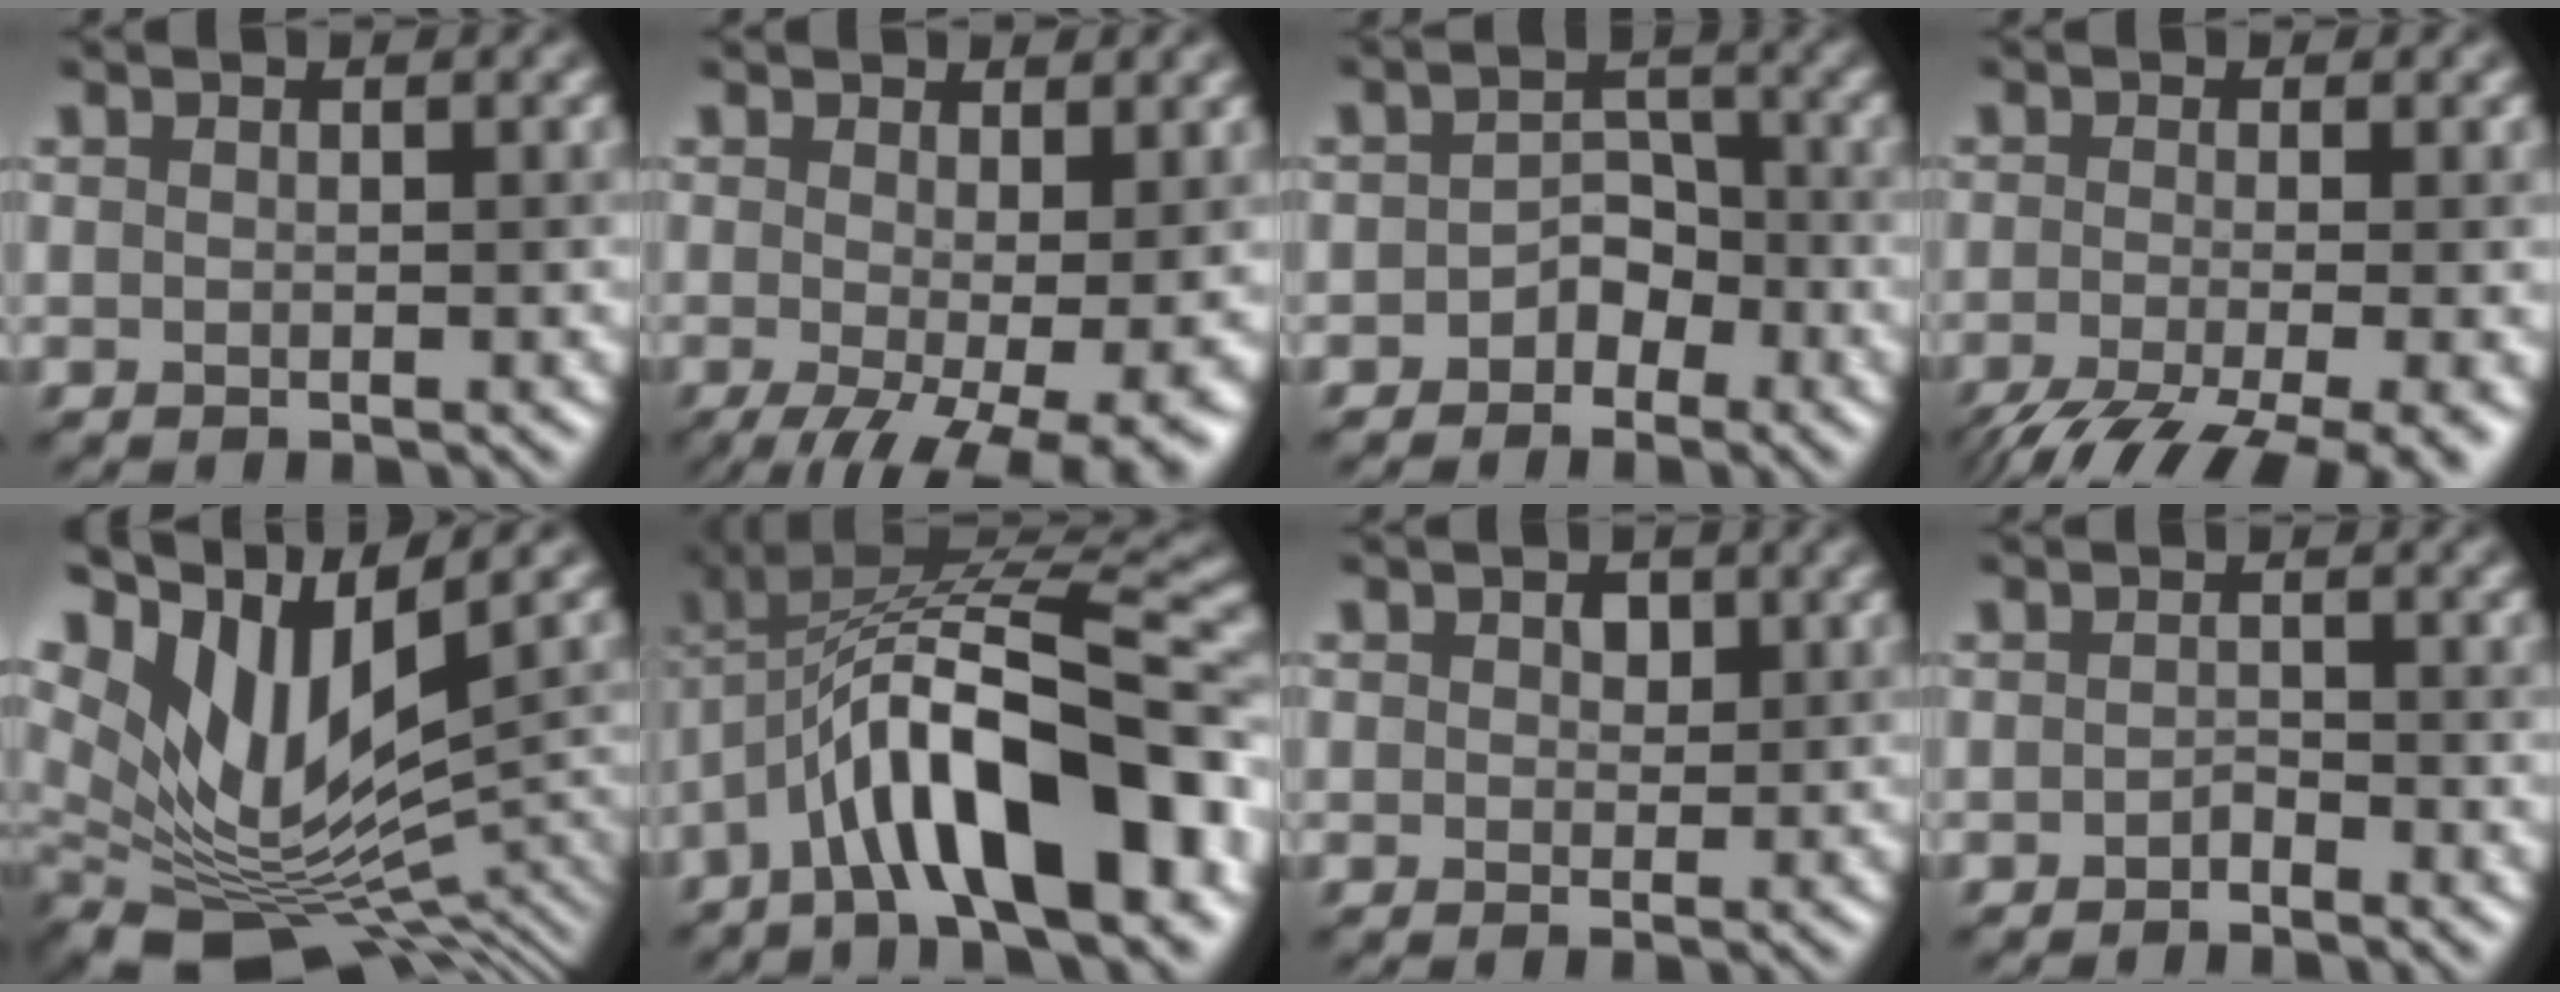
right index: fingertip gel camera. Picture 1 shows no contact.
{"total": 7.9, "force": [-2.1, 2.6, 7.1], "torque": [-0.115, -0.025, -0.016]}
{"total": 2.0, "force": [-1.2, 1.5, 0.4], "torque": [-0.010, 0.008, -0.021]}
{"total": 9.2, "force": [-5.3, 3.0, 6.9], "torque": [-0.107, -0.028, -0.079]}
{"total": 10.5, "force": [2.7, 5.3, 8.6], "torque": [-0.154, -0.004, 0.066]}
{"total": 12.5, "force": [-5.2, 3.7, 10.8], "torque": [-0.176, 0.020, -0.082]}
{"total": 1.2, "force": [0.6, 1.0, 0.2], "torque": [-0.007, -0.001, 0.011]}
{"total": 0.7, "force": [-0.7, 0.0, -0.2], "torque": [-0.006, 0.002, -0.009]}